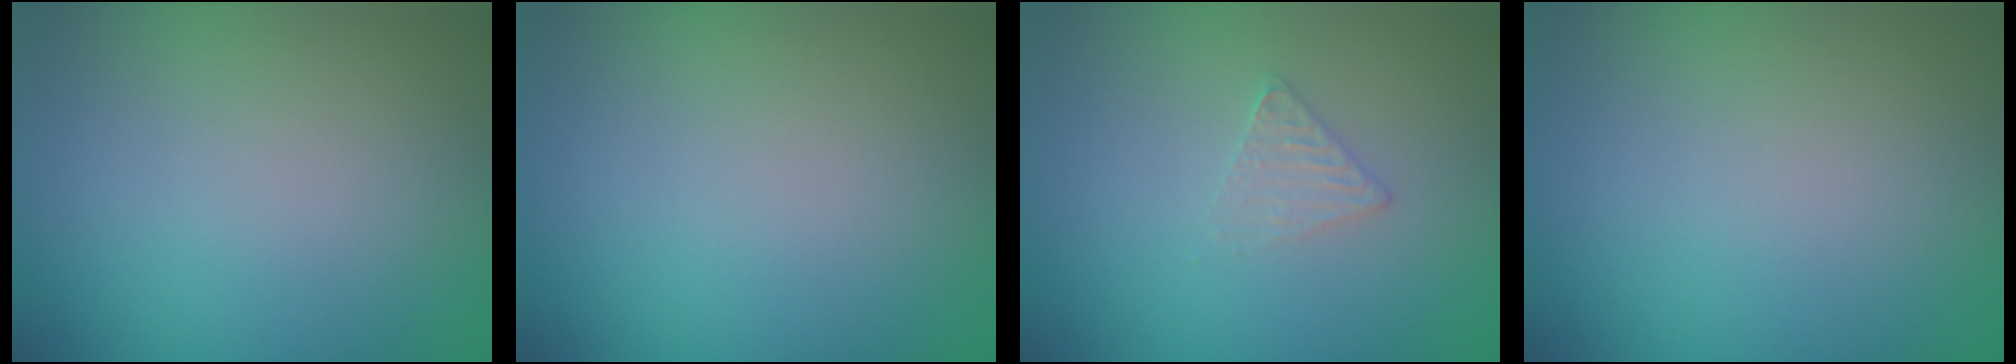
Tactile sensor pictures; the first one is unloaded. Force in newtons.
{"total": 0.0}
{"total": 1.4, "press": 1.3, "slide": 0.2}
{"total": 0.0}